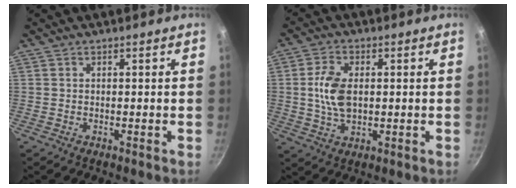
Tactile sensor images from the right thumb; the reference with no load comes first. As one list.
[{"total": 8.2, "force": [0.6, 4.7, 6.6], "torque": [-0.132, -0.001, 0.015]}]